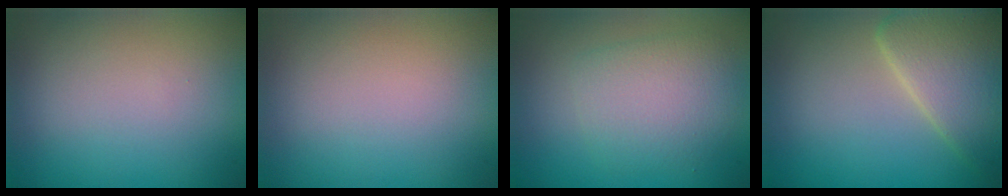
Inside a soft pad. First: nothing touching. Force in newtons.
{"total": 0.0}
{"total": 4.0, "press": 4.0, "slide": 0.2}
{"total": 6.0, "press": 6.0, "slide": 0.3}